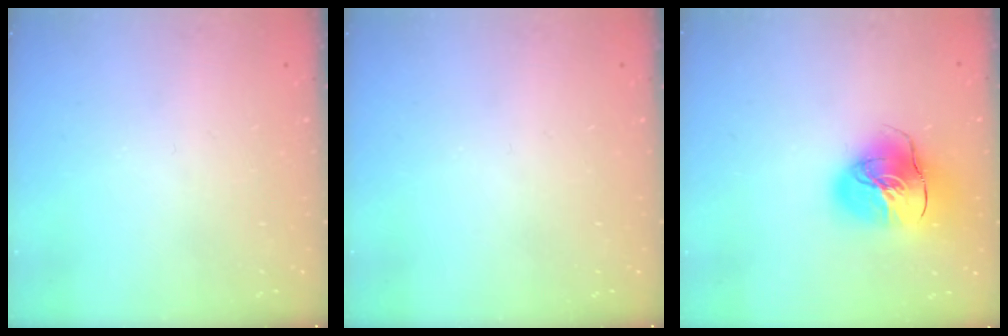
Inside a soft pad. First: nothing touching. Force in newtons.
{"total": 0.0}
{"total": 16.5, "press": 16.4, "slide": 2.3}